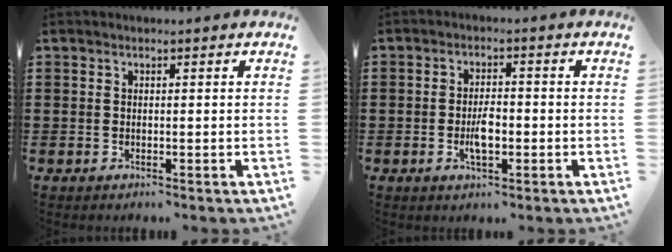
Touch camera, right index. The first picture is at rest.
{"total": 4.0, "force": [-0.9, 1.7, 3.5], "torque": [-0.069, 0.002, -0.017]}